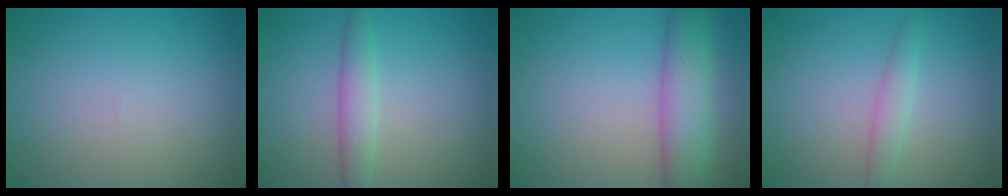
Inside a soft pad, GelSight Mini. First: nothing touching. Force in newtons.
{"total": 2.4, "press": 2.4, "slide": 0.1}
{"total": 5.9, "press": 5.9, "slide": 0.2}
{"total": 1.7, "press": 1.7, "slide": 0.0}